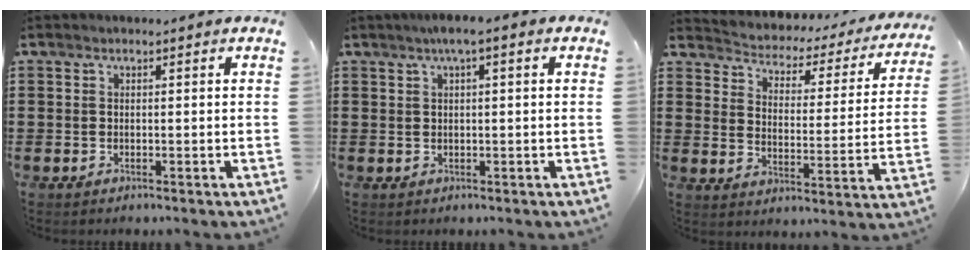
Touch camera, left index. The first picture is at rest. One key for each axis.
{"total": 2.2, "fx": 0.6, "fy": 0.3, "fz": 2.2, "tx": -0.039, "ty": 0.001, "tz": 0.010}
{"total": 2.4, "fx": 2.2, "fy": 0.8, "fz": 0.3, "tx": -0.026, "ty": -0.025, "tz": 0.026}